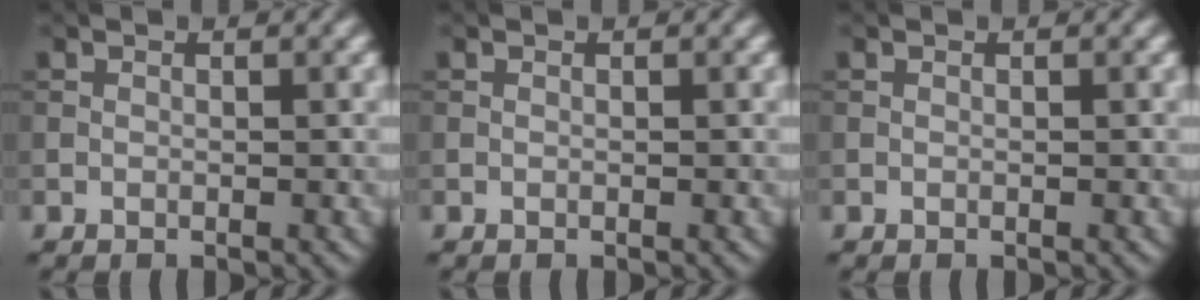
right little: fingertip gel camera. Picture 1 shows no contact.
{"total": 0.0}
{"total": 0.0}